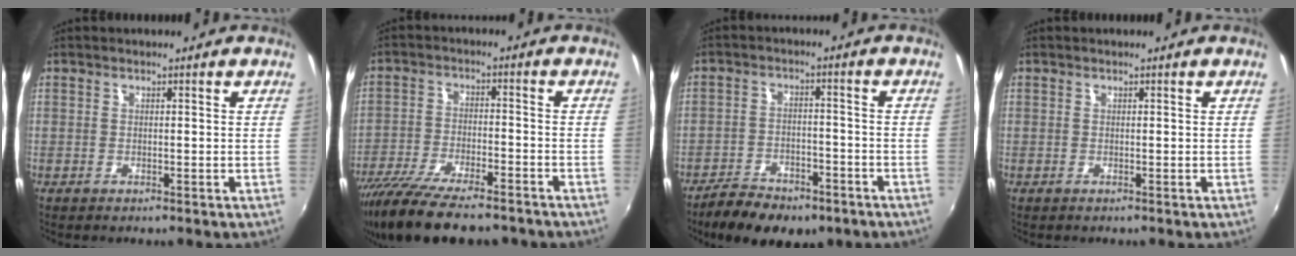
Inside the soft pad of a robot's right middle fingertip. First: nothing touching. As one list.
[{"total": 17.1, "force": [-13.6, 4.6, 9.3], "torque": [-0.186, -0.046, -0.224]}, {"total": 12.5, "force": [-9.0, 5.5, 6.8], "torque": [-0.156, -0.020, -0.141]}, {"total": 0.0}]